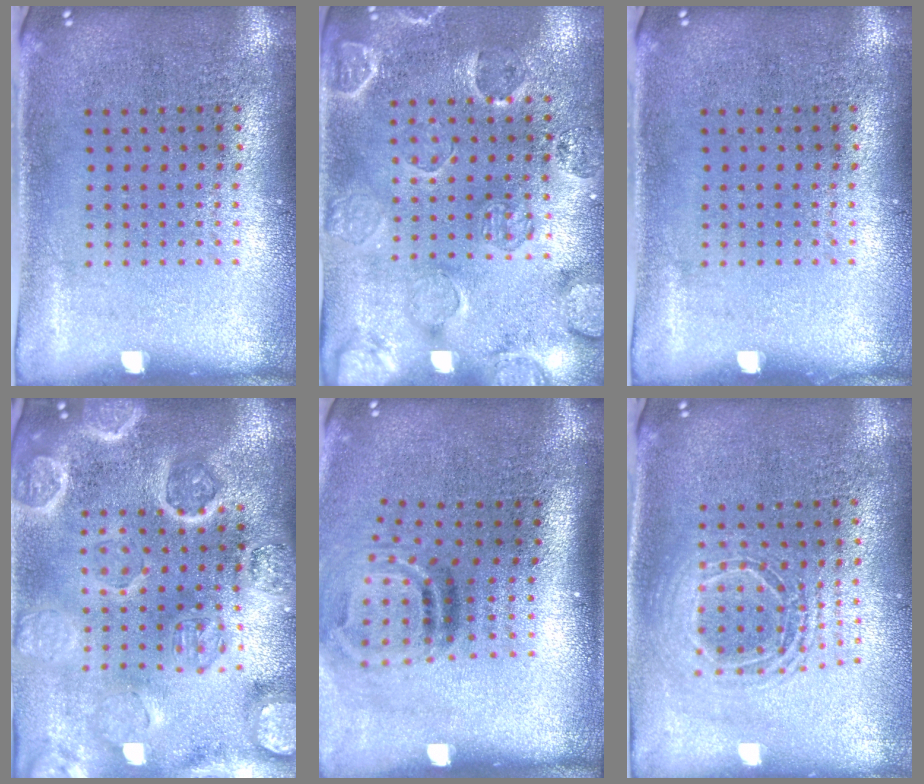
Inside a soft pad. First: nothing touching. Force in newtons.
{"total": 2.6, "press": 2.1, "slide": 1.5}
{"total": 0.0}
{"total": 4.6, "press": 4.1, "slide": 2.0}
{"total": 2.0, "press": 1.3, "slide": 1.6}
{"total": 1.5, "press": 1.3, "slide": 0.7}